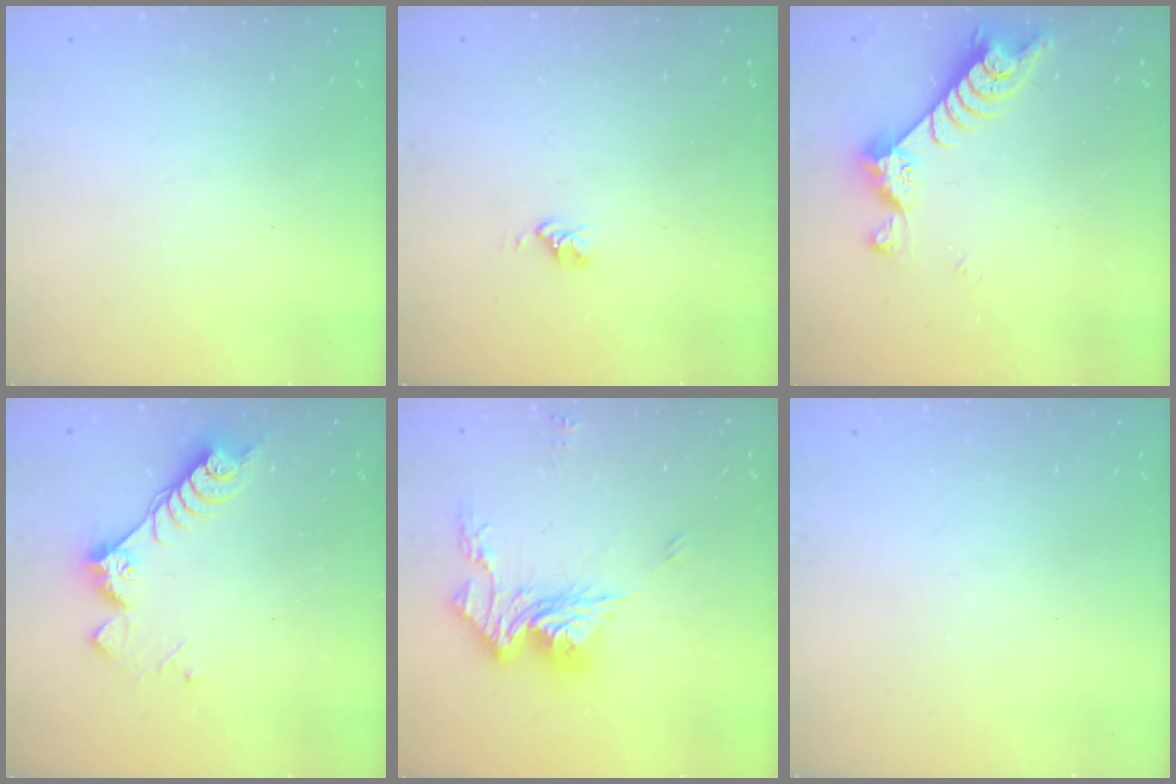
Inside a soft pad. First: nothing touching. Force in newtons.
{"total": 2.8, "press": 2.8, "slide": 0.3}
{"total": 7.2, "press": 7.2, "slide": 1.0}
{"total": 8.3, "press": 8.2, "slide": 0.7}
{"total": 14.7, "press": 14.6, "slide": 1.5}
{"total": 0.0}